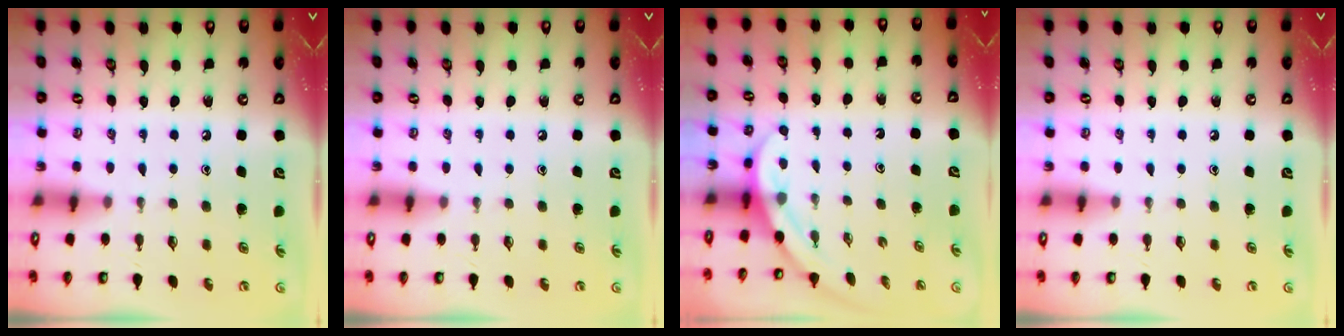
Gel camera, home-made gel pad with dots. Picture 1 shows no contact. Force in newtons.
{"total": 0.0}
{"total": 4.2, "press": 4.2, "slide": 0.2}
{"total": 0.0}